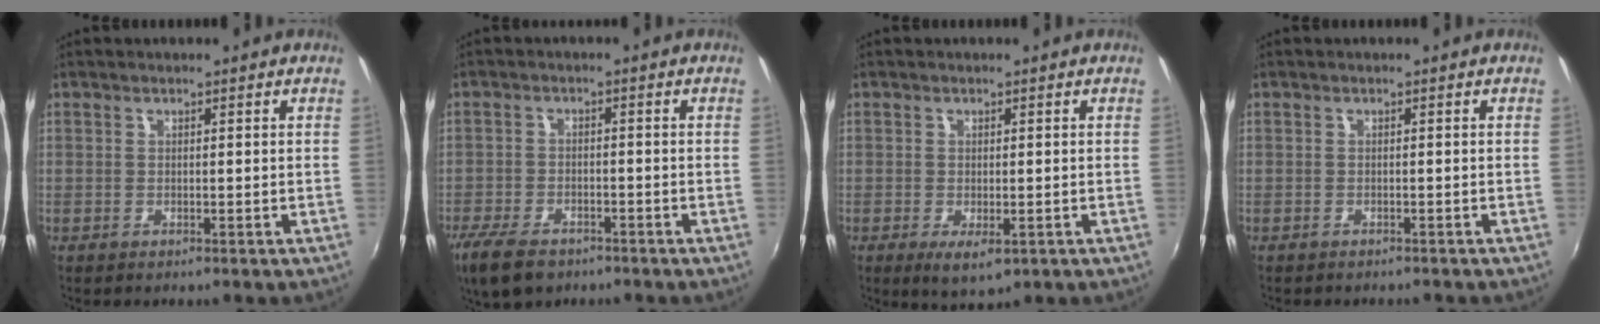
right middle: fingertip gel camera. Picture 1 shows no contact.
{"total": 9.0, "force": [-6.4, 4.3, 4.7], "torque": [-0.124, -0.021, -0.117]}
{"total": 4.2, "force": [-1.5, 2.0, 3.4], "torque": [-0.060, -0.017, -0.019]}
{"total": 1.7, "force": [-1.5, 0.5, 0.4], "torque": [-0.013, -0.009, -0.021]}